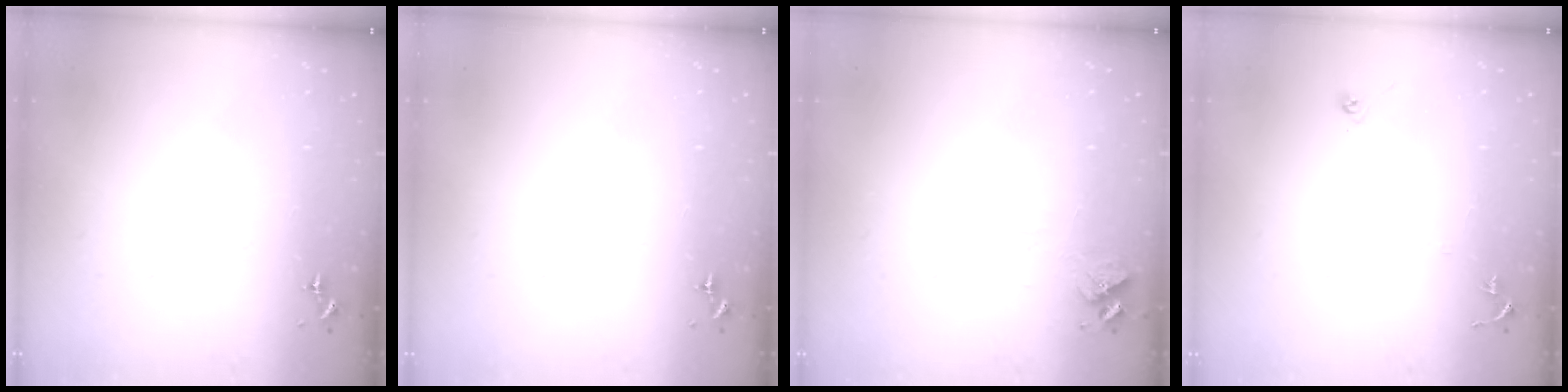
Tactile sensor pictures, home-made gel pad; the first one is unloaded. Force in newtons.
{"total": 0.0}
{"total": 6.4, "press": 6.4, "slide": 0.8}
{"total": 6.2, "press": 6.1, "slide": 0.5}